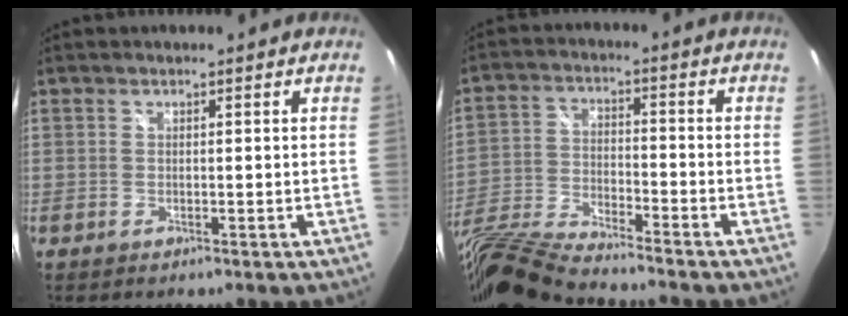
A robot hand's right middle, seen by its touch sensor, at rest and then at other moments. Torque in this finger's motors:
{"motor_torque": [0.70, -0.73, 0.37, 0.04]}